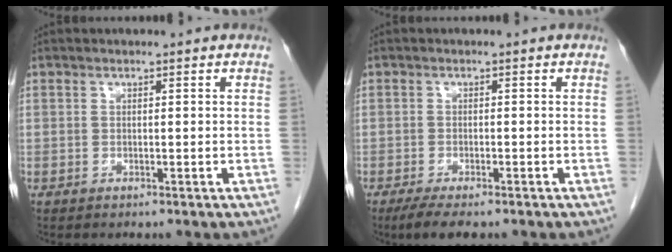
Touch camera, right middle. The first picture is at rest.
{"total": 4.5, "force": [-3.3, 1.0, 2.9], "torque": [-0.051, -0.012, -0.050]}